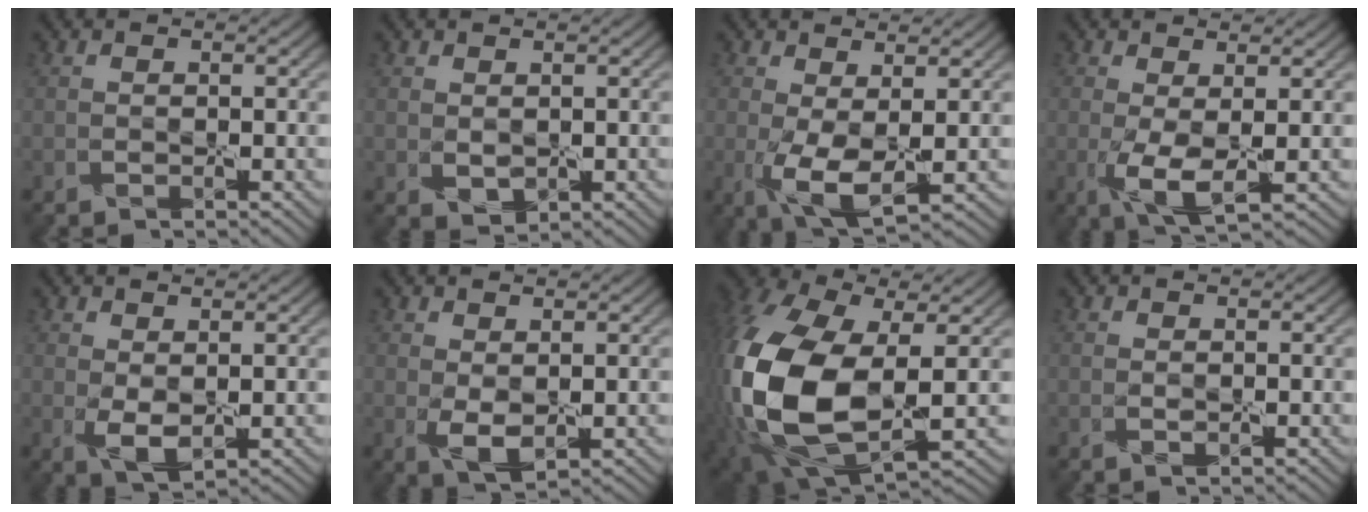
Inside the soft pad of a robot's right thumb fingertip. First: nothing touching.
{"total": 1.6, "force": [0.5, 1.1, 1.0], "torque": [-0.028, -0.007, 0.017]}
{"total": 5.3, "force": [-0.1, 1.9, 4.9], "torque": [-0.112, -0.007, 0.001]}
{"total": 4.3, "force": [-0.2, 1.2, 4.1], "torque": [-0.096, -0.006, -0.003]}
{"total": 3.0, "force": [0.6, 1.5, 2.5], "torque": [-0.059, -0.008, 0.016]}
{"total": 3.0, "force": [0.5, 1.6, 2.5], "torque": [-0.059, -0.008, 0.015]}
{"total": 18.2, "force": [-1.4, 10.6, 14.8], "torque": [-0.374, -0.028, -0.018]}
{"total": 0.5, "force": [0.1, 0.3, 0.4], "torque": [-0.011, -0.002, 0.003]}